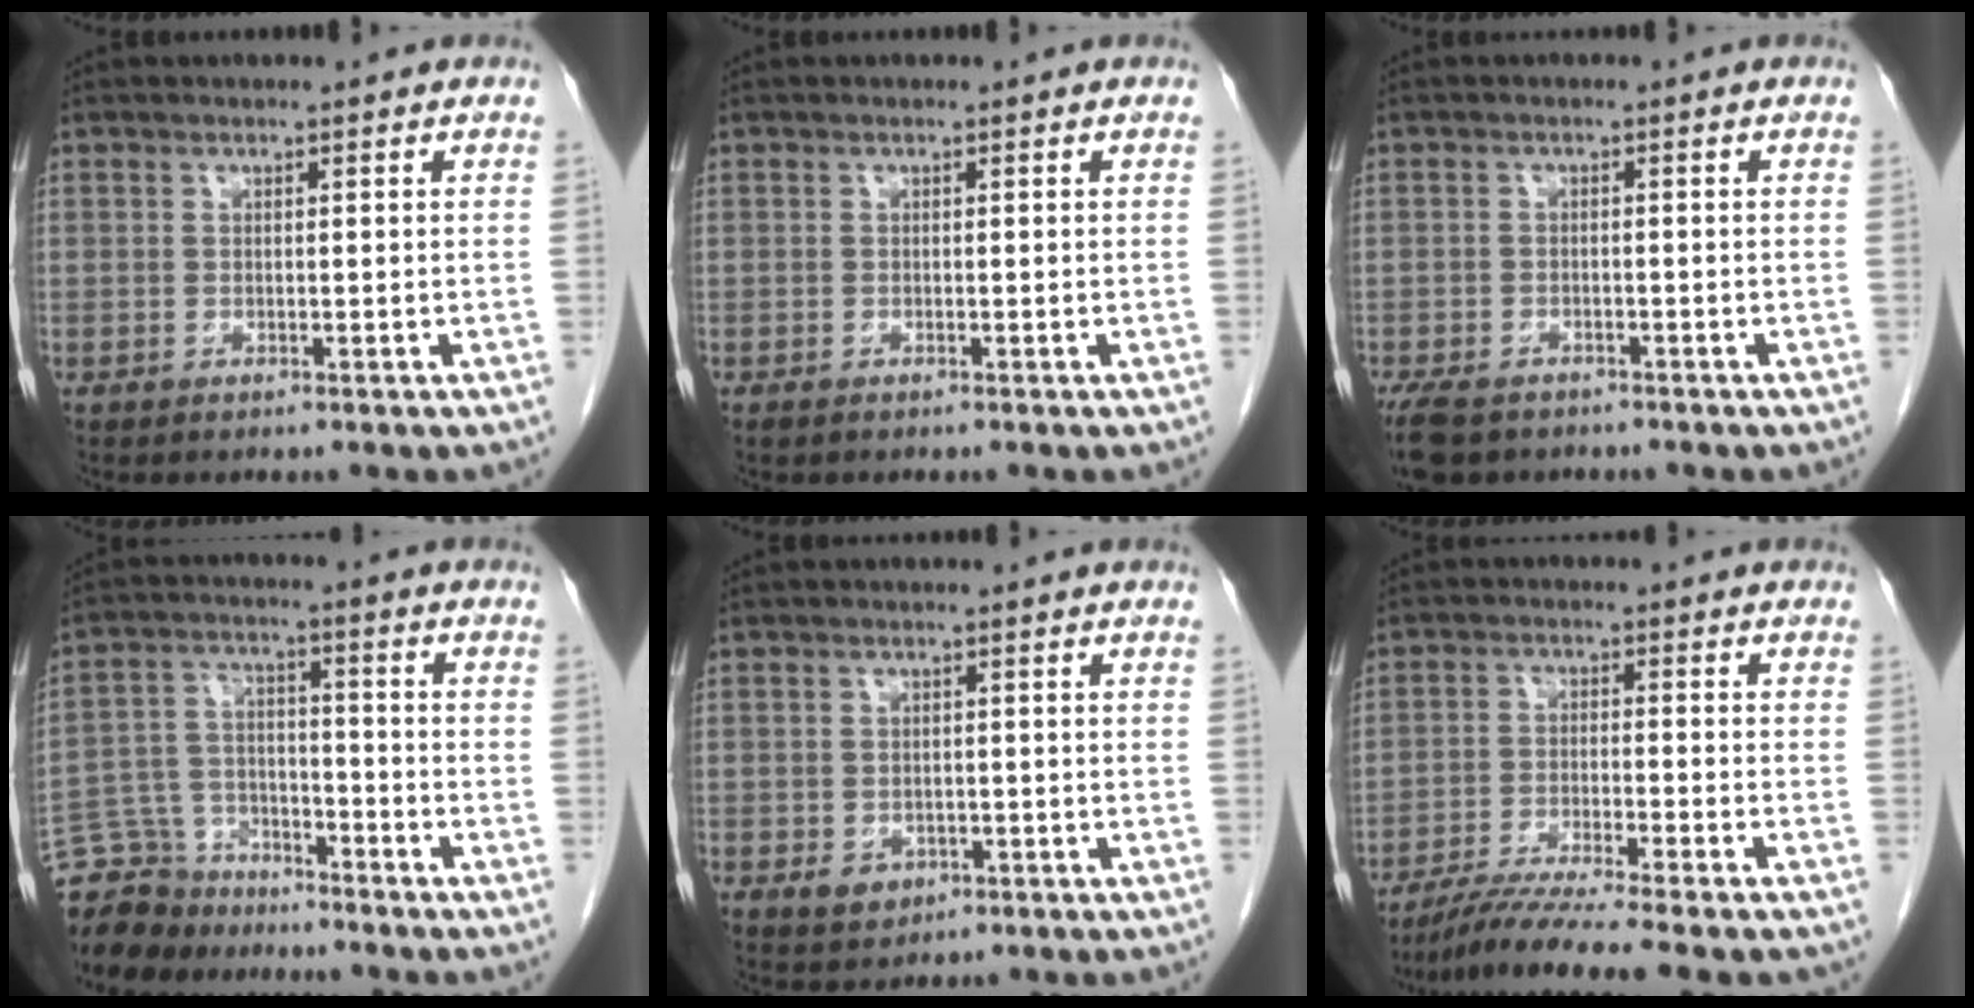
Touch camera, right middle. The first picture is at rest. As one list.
[{"total": 0.6, "force": [-0.4, 0.2, 0.3], "torque": [-0.009, -0.002, -0.005]}, {"total": 7.0, "force": [-5.2, 3.6, 3.1], "torque": [-0.062, -0.008, -0.081]}, {"total": 11.5, "force": [-10.3, 5.1, 0.4], "torque": [-0.021, 0.038, -0.181]}, {"total": 2.9, "force": [-1.2, 2.3, 1.2], "torque": [-0.019, 0.002, -0.007]}, {"total": 9.5, "force": [-8.0, -1.1, 5.2], "torque": [-0.081, -0.030, -0.132]}]